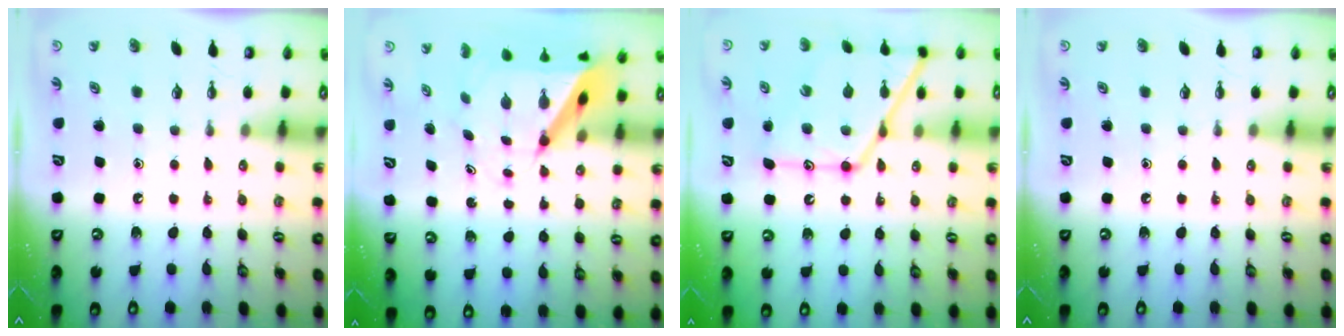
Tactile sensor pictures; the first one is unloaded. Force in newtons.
{"total": 7.7, "press": 7.6, "slide": 0.6}
{"total": 17.4, "press": 17.4, "slide": 1.6}
{"total": 0.0}